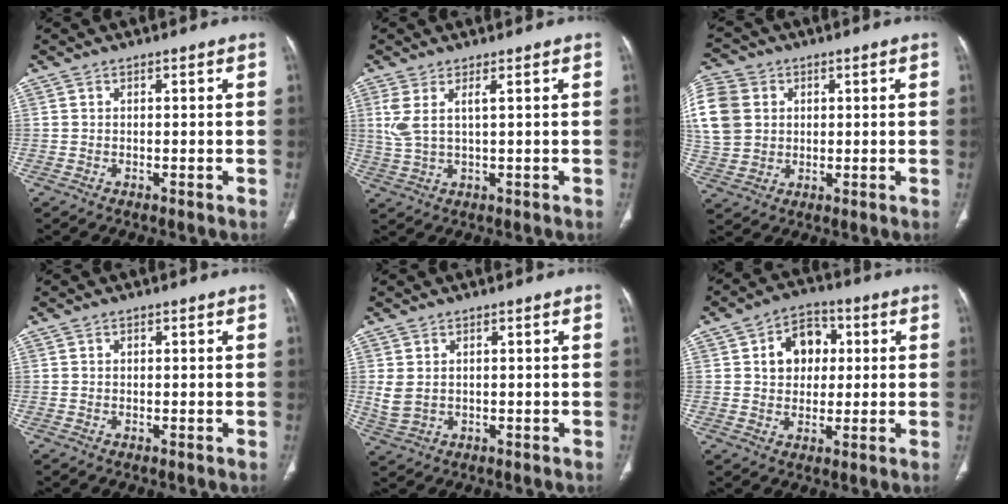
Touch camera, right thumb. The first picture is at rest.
{"total": 4.6, "force": [1.7, 1.1, 4.2], "torque": [-0.111, -0.005, 0.046]}
{"total": 20.4, "force": [4.5, 17.2, 10.1], "torque": [-0.271, 0.041, 0.096]}
{"total": 0.5, "force": [0.2, 0.4, 0.2], "torque": [-0.001, 0.001, 0.003]}
{"total": 3.6, "force": [0.7, 2.6, 2.5], "torque": [-0.058, 0.000, 0.023]}
{"total": 9.4, "force": [2.0, 7.3, 5.6], "torque": [-0.049, 0.008, 0.026]}